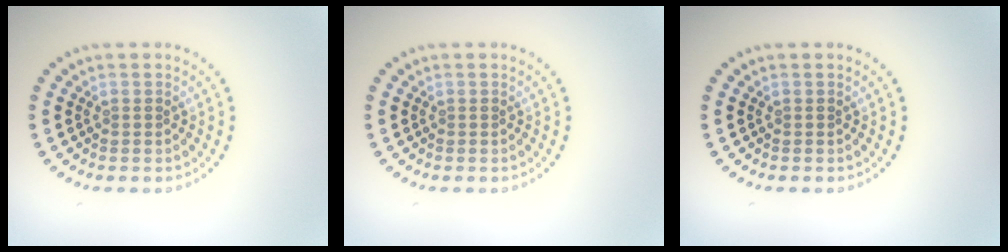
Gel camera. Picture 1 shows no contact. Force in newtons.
{"total": 0.0}
{"total": 0.0}